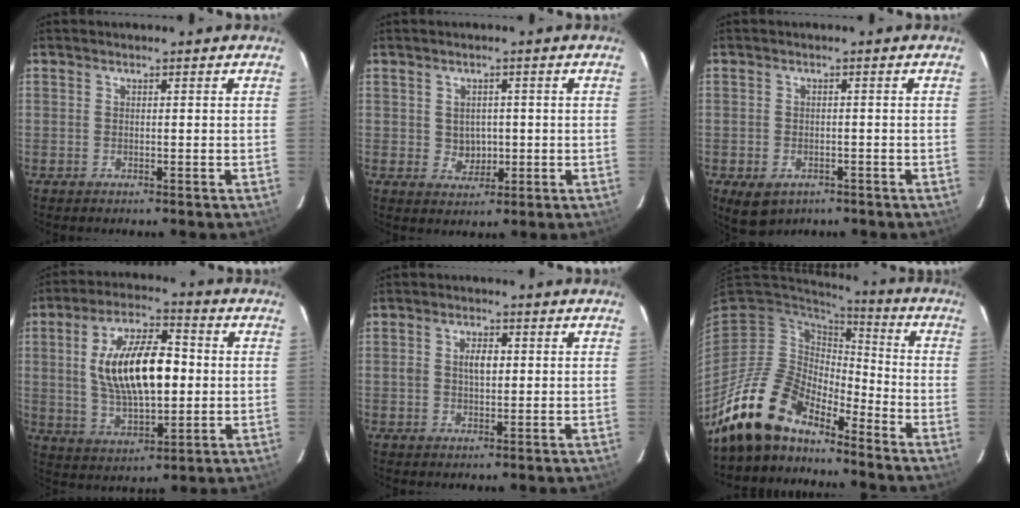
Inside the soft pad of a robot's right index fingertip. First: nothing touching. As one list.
[{"total": 3.8, "force": [0.0, 3.4, 1.6], "torque": [-0.028, 0.005, 0.008]}, {"total": 5.4, "force": [-2.9, 3.7, 2.6], "torque": [-0.054, -0.009, -0.035]}, {"total": 16.7, "force": [1.1, 7.0, 15.1], "torque": [-0.279, 0.010, 0.028]}, {"total": 3.7, "force": [0.5, 2.2, 3.0], "torque": [-0.051, 0.008, 0.009]}, {"total": 14.5, "force": [-12.2, 5.4, 5.6], "torque": [-0.108, 0.008, -0.231]}]